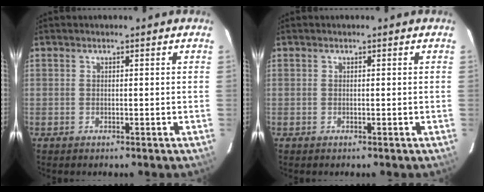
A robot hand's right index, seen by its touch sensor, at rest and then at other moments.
{"total": 0.0}